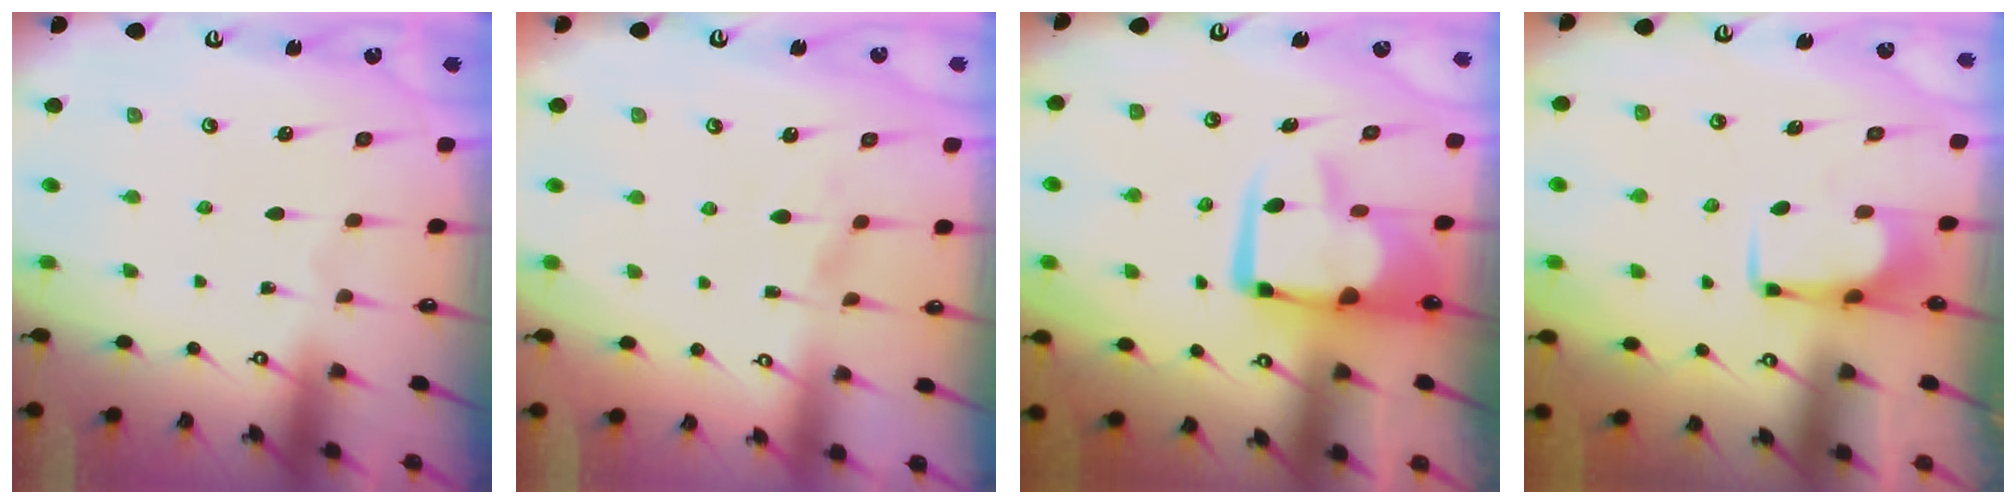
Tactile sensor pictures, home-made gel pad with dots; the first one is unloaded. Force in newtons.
{"total": 4.9, "press": 4.7, "slide": 1.3}
{"total": 6.5, "press": 6.4, "slide": 1.2}
{"total": 1.7, "press": 1.6, "slide": 0.5}